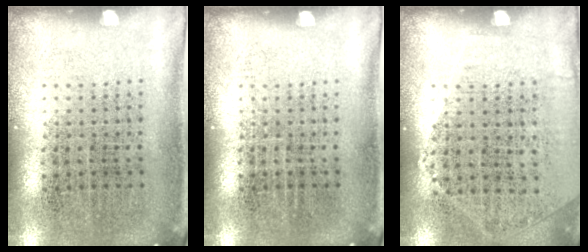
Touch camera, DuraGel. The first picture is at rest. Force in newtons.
{"total": 0.0}
{"total": 1.2, "press": 0.9, "slide": 0.7}